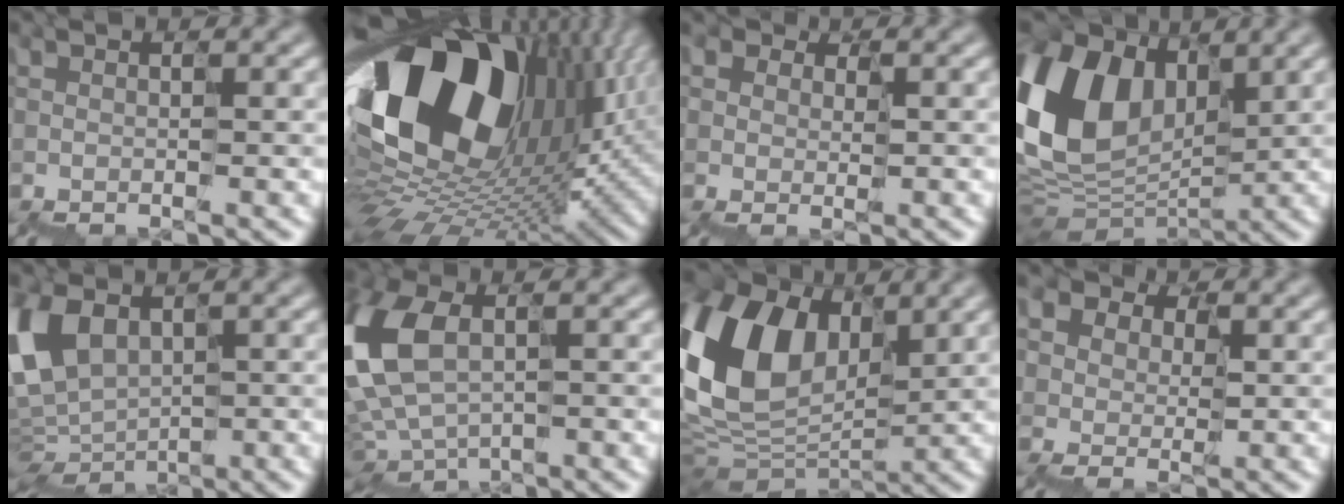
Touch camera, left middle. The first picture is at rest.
{"total": 18.1, "force": [5.6, 12.1, 12.3], "torque": [-0.255, -0.013, 0.118]}
{"total": 2.0, "force": [0.5, 1.6, 1.1], "torque": [-0.036, 0.002, 0.009]}
{"total": 10.4, "force": [3.9, 7.3, 6.4], "torque": [-0.179, 0.024, 0.072]}
{"total": 6.1, "force": [1.3, 3.9, 4.4], "torque": [-0.140, 0.007, 0.027]}
{"total": 7.8, "force": [0.9, 5.0, 6.0], "torque": [-0.199, 0.005, 0.017]}
{"total": 12.8, "force": [4.5, 8.8, 8.2], "torque": [-0.230, 0.028, 0.077]}
{"total": 5.6, "force": [3.4, 3.9, 2.1], "torque": [-0.042, 0.015, 0.065]}